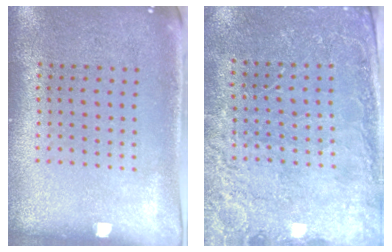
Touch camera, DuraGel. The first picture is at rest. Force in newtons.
{"total": 2.8, "press": 2.7, "slide": 0.4}